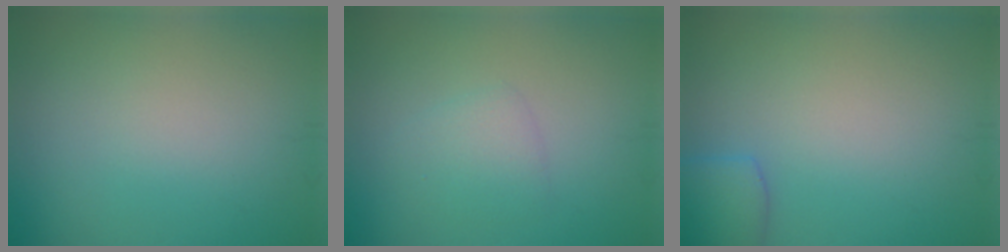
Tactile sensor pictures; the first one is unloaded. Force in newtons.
{"total": 2.0, "press": 2.0, "slide": 0.2}
{"total": 2.7, "press": 2.7, "slide": 0.1}